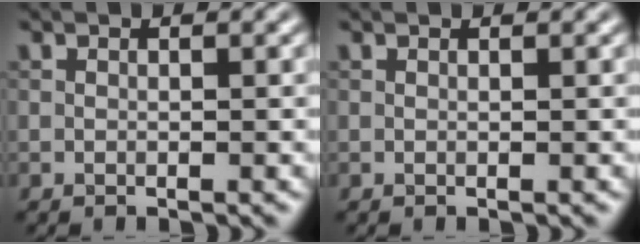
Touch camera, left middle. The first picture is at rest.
{"total": 0.7, "force": [0.7, 0.0, 0.1], "torque": [-0.006, -0.004, 0.005]}